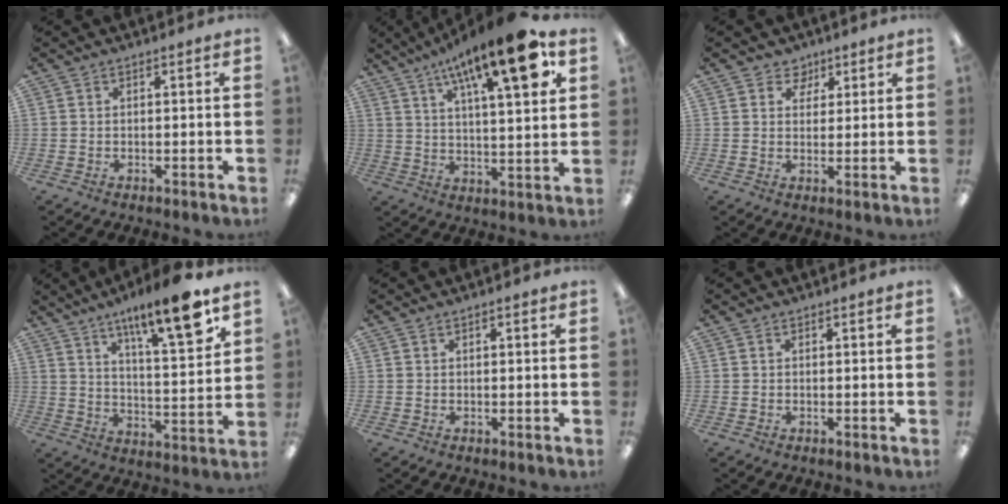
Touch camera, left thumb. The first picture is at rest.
{"total": 19.0, "force": [10.5, 5.0, 15.0], "torque": [-0.228, -0.050, 0.158]}
{"total": 4.3, "force": [2.7, 3.4, 0.5], "torque": [-0.001, -0.010, 0.045]}
{"total": 15.7, "force": [10.9, 3.1, 10.8], "torque": [-0.161, -0.066, 0.168]}
{"total": 0.6, "force": [0.3, 0.2, 0.5], "torque": [-0.009, 0.003, 0.004]}
{"total": 0.0}